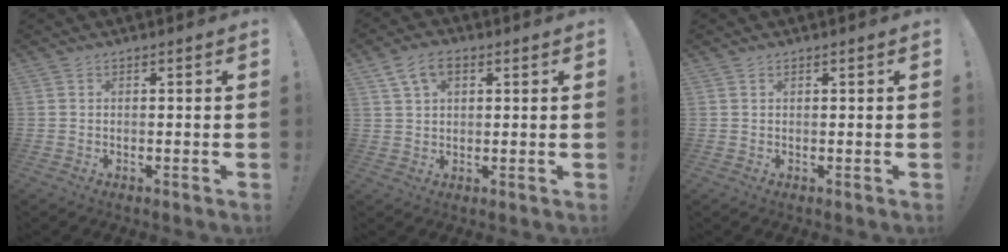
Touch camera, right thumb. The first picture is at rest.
{"total": 7.1, "force": [3.1, 4.1, 4.8], "torque": [-0.082, 0.003, 0.061]}
{"total": 0.6, "force": [0.5, 0.3, 0.2], "torque": [-0.003, -0.001, 0.009]}